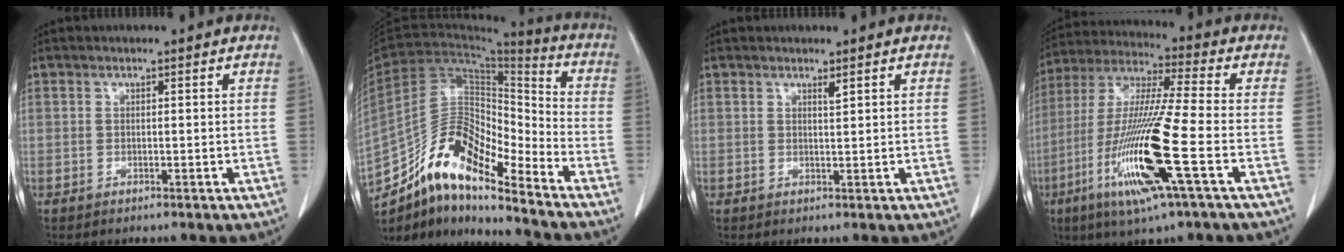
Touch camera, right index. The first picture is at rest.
{"total": 14.5, "force": [-11.3, 3.7, 8.2], "torque": [-0.148, 0.042, -0.202]}
{"total": 0.9, "force": [0.6, 0.0, 0.6], "torque": [-0.011, -0.006, 0.011]}
{"total": 17.3, "force": [-5.8, -0.1, 16.3], "torque": [-0.341, -0.022, -0.114]}